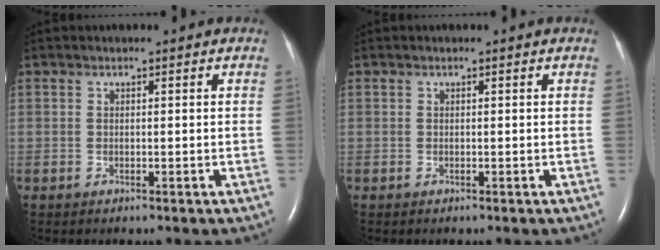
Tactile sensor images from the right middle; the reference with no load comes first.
{"total": 0.0}